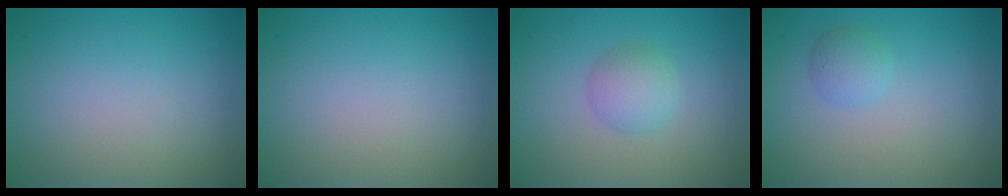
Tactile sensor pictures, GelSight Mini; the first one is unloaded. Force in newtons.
{"total": 0.0}
{"total": 2.4, "press": 2.4, "slide": 0.1}
{"total": 1.5, "press": 1.5, "slide": 0.1}